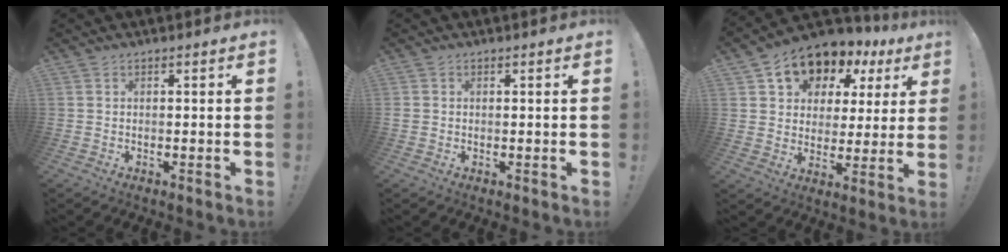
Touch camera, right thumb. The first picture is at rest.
{"total": 1.2, "force": [0.2, 1.1, 0.3], "torque": [-0.006, 0.003, 0.004]}
{"total": 10.8, "force": [7.0, 7.3, 3.7], "torque": [-0.056, -0.056, 0.127]}